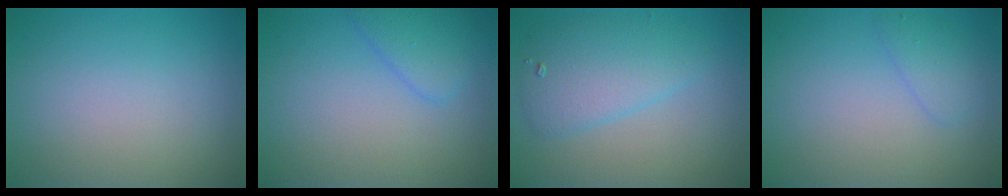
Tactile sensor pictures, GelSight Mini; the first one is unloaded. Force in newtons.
{"total": 2.4, "press": 2.4, "slide": 0.1}
{"total": 4.1, "press": 4.1, "slide": 0.2}
{"total": 1.7, "press": 1.7, "slide": 0.1}